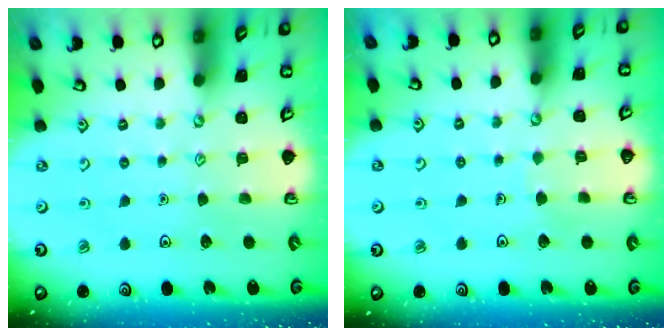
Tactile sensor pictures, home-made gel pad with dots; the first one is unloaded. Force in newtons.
{"total": 2.2, "press": 2.2, "slide": 0.1}